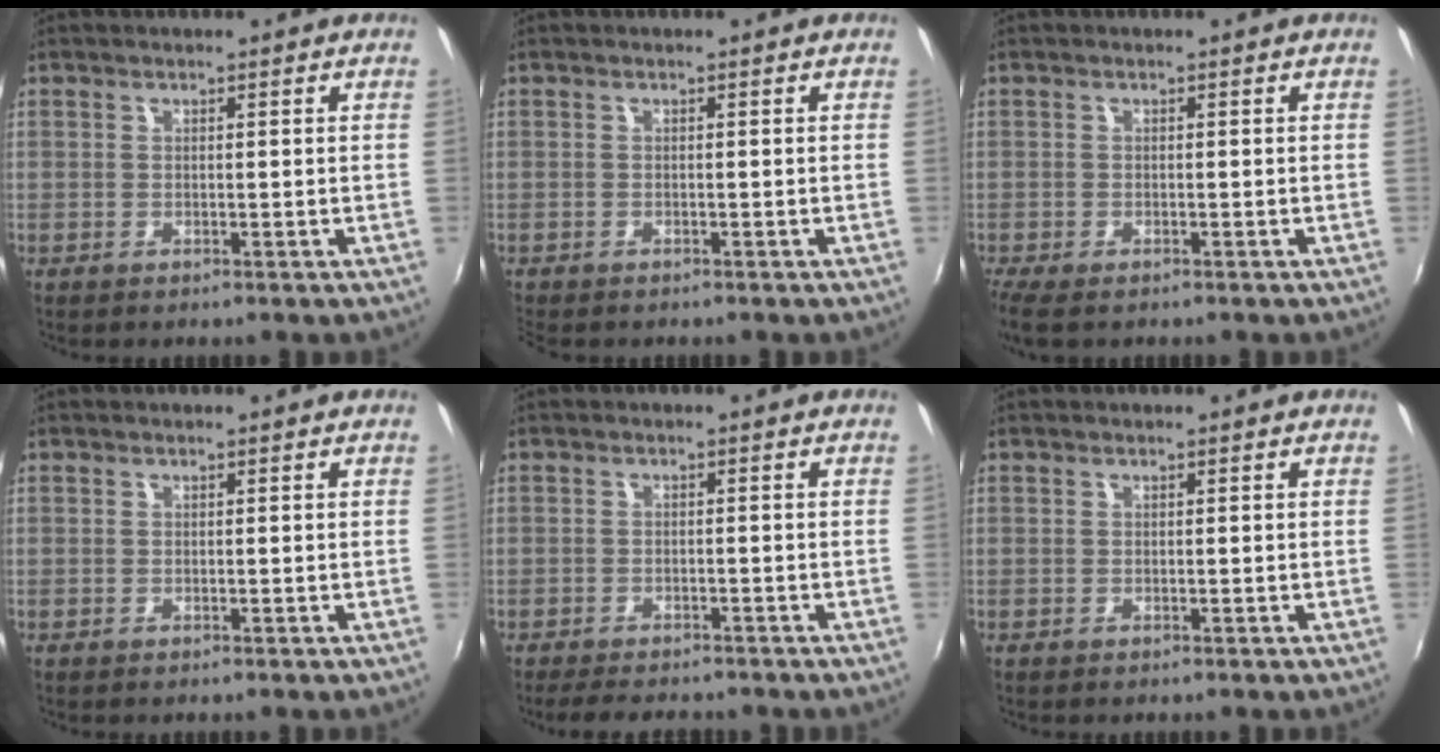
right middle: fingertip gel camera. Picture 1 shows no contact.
{"total": 1.5, "force": [-1.3, 0.5, 0.4], "torque": [-0.011, -0.010, -0.023]}
{"total": 4.6, "force": [-3.3, 1.5, 2.8], "torque": [-0.064, -0.024, -0.060]}
{"total": 0.0}
{"total": 6.6, "force": [-5.7, 2.0, 2.7], "torque": [-0.068, -0.012, -0.086]}
{"total": 0.0}